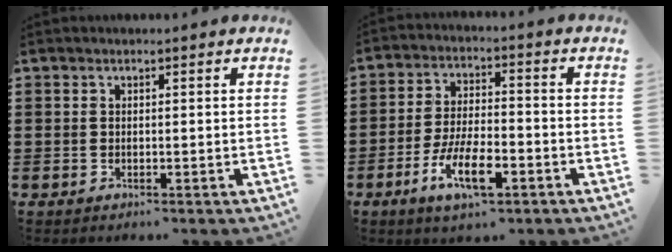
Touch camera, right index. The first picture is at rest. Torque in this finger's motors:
{"motor_torque": [1.11, 1.03, 0.49, 0.18]}